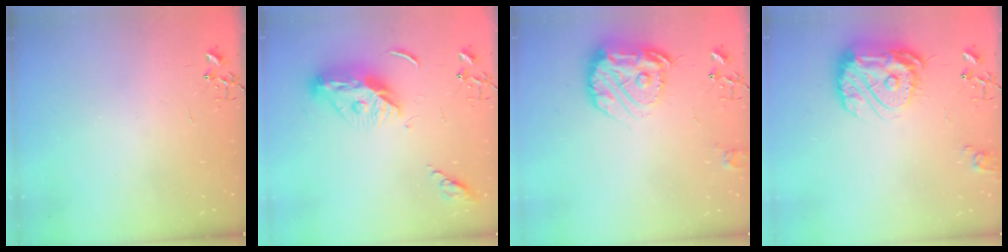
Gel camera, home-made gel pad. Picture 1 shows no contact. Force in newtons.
{"total": 13.1, "press": 13.0, "slide": 1.3}
{"total": 17.2, "press": 17.1, "slide": 1.4}
{"total": 17.3, "press": 17.2, "slide": 1.9}